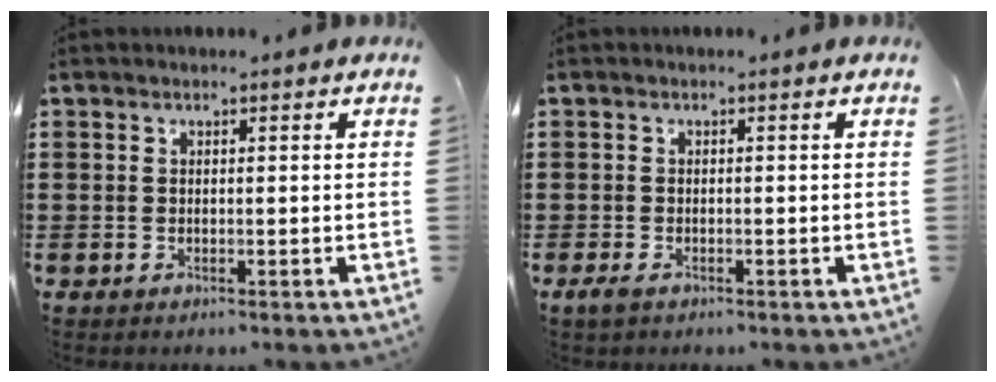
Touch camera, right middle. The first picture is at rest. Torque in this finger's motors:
{"motor_torque": [0.28, -0.04, 0.20, 0.06]}